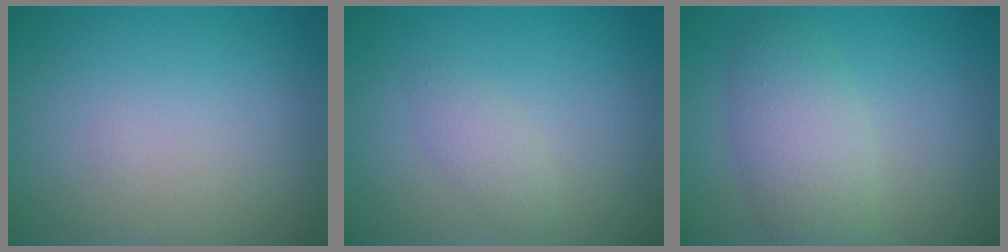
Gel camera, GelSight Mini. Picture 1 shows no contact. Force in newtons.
{"total": 1.5, "press": 1.5, "slide": 0.0}
{"total": 4.3, "press": 4.3, "slide": 0.2}